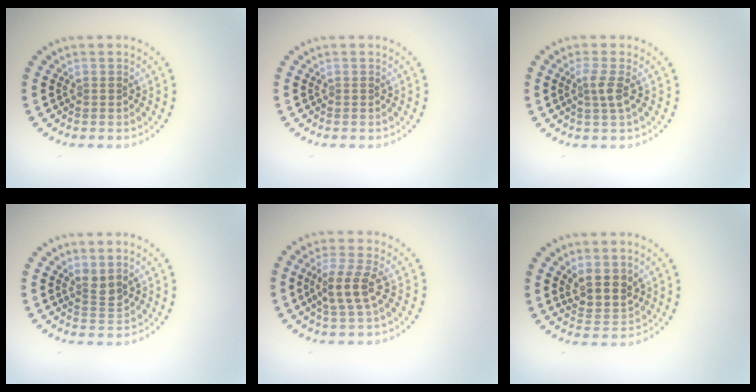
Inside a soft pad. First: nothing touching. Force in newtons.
{"total": 0.0}
{"total": 1.8, "press": 1.3, "slide": 1.2}
{"total": 1.7, "press": 1.3, "slide": 1.1}
{"total": 2.9, "press": 2.5, "slide": 1.4}
{"total": 3.3, "press": 2.9, "slide": 1.6}